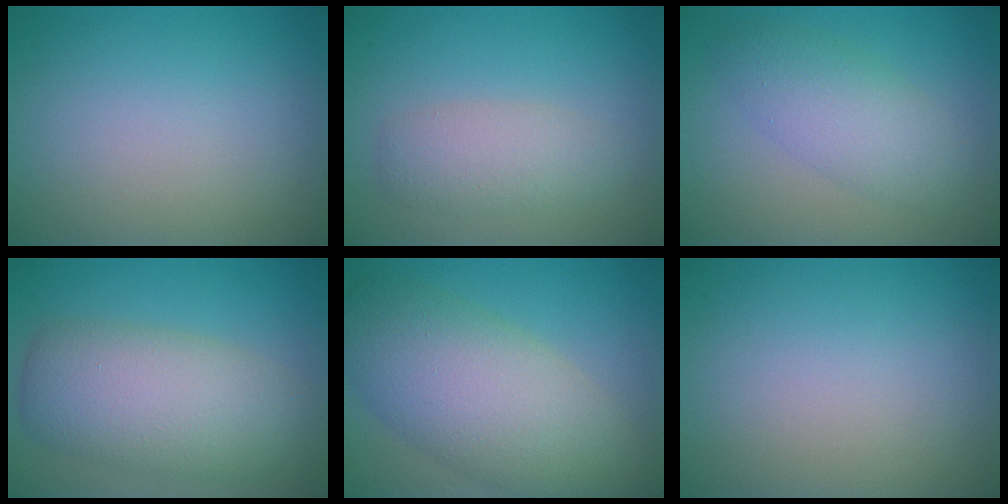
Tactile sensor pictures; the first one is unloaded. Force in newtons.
{"total": 3.0, "press": 3.0, "slide": 0.2}
{"total": 4.0, "press": 4.0, "slide": 0.2}
{"total": 7.6, "press": 7.6, "slide": 0.3}
{"total": 9.4, "press": 9.4, "slide": 0.4}
{"total": 0.0}